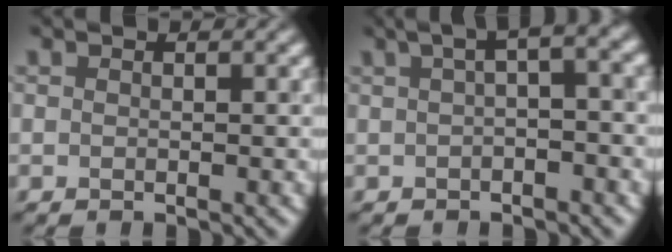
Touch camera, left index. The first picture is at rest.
{"total": 4.6, "force": [1.1, 1.3, 4.3], "torque": [-0.056, 0.022, 0.007]}